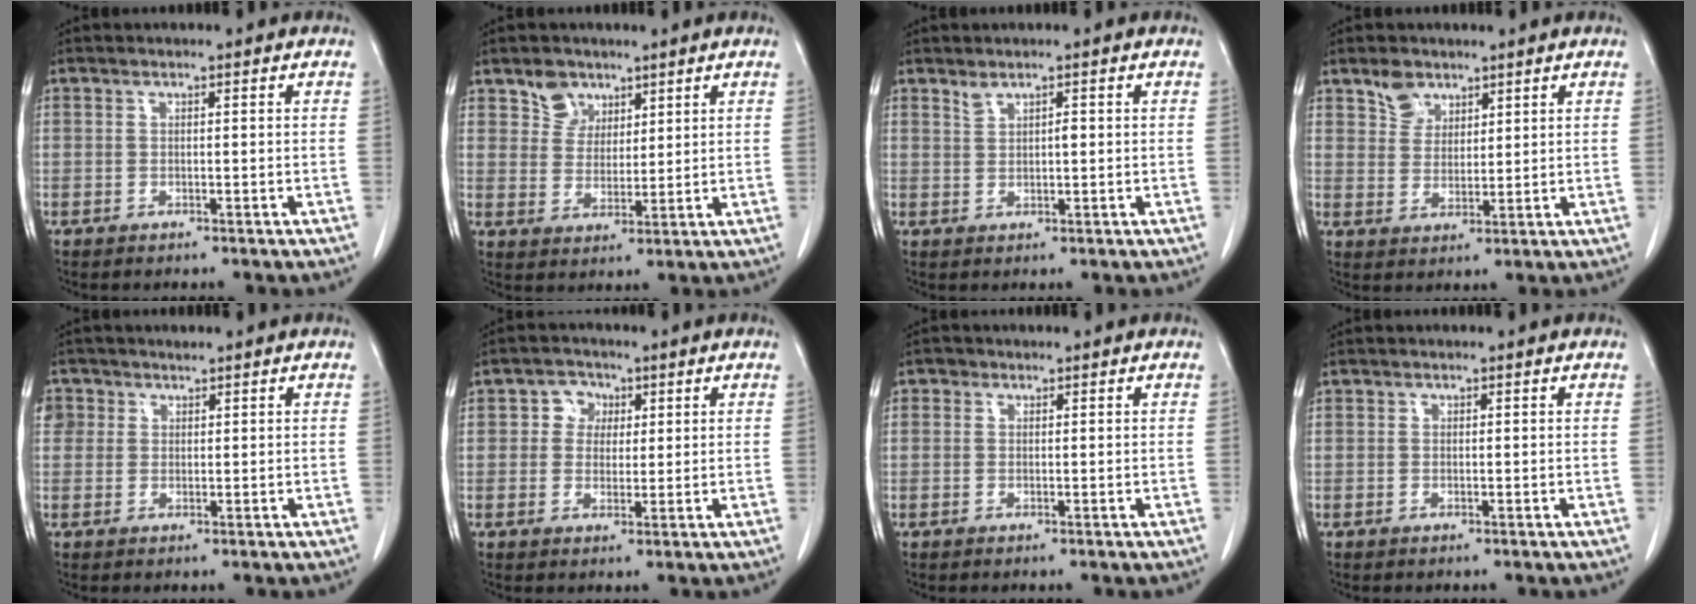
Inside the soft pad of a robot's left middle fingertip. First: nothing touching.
{"total": 4.6, "force": [3.1, 3.2, 0.8], "torque": [-0.014, 0.004, 0.060]}
{"total": 1.7, "force": [0.9, 0.7, 1.3], "torque": [-0.022, 0.002, 0.019]}
{"total": 4.0, "force": [2.9, 2.5, 1.1], "torque": [-0.020, 0.002, 0.057]}
{"total": 3.4, "force": [1.6, 3.0, 0.5], "torque": [-0.008, 0.009, 0.030]}
{"total": 3.8, "force": [1.1, 3.3, 1.4], "torque": [-0.020, 0.012, 0.017]}
{"total": 0.8, "force": [0.4, 0.7, 0.1], "torque": [0.001, 0.000, 0.002]}
{"total": 0.0}